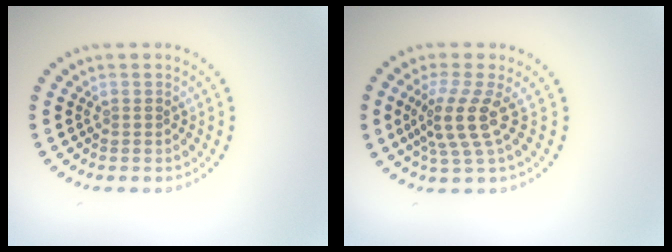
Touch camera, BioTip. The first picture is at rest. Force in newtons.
{"total": 3.7, "press": 2.7, "slide": 2.6}